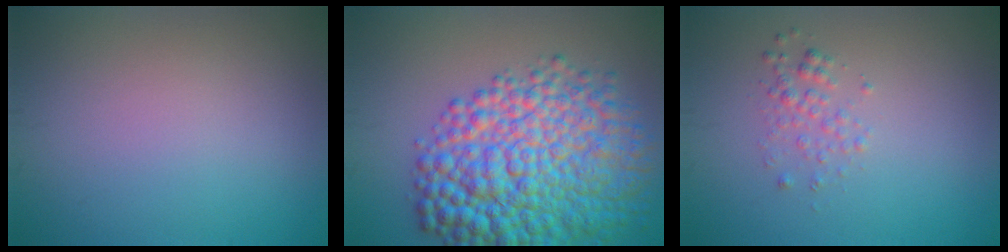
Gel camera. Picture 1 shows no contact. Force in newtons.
{"total": 11.5, "press": 11.5, "slide": 0.2}
{"total": 1.4, "press": 1.4, "slide": 0.1}